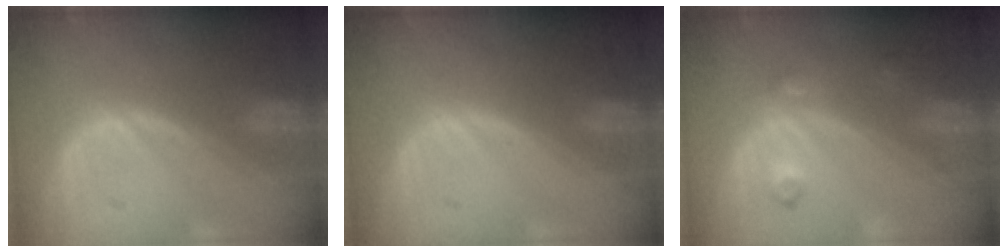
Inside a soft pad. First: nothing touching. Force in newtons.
{"total": 0.0}
{"total": 3.2, "press": 3.2, "slide": 0.4}